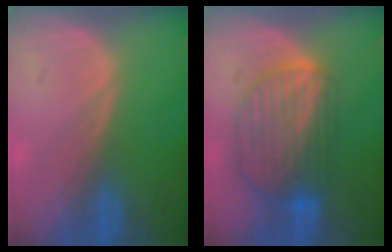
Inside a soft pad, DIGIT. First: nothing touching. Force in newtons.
{"total": 8.7, "press": 7.6, "slide": 4.1}